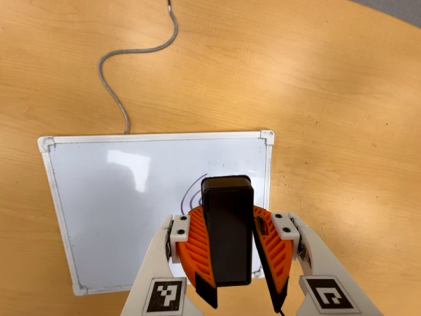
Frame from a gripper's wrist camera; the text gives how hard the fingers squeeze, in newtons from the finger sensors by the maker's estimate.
{"total": 11.0, "left": 10.6, "right": 11.3}